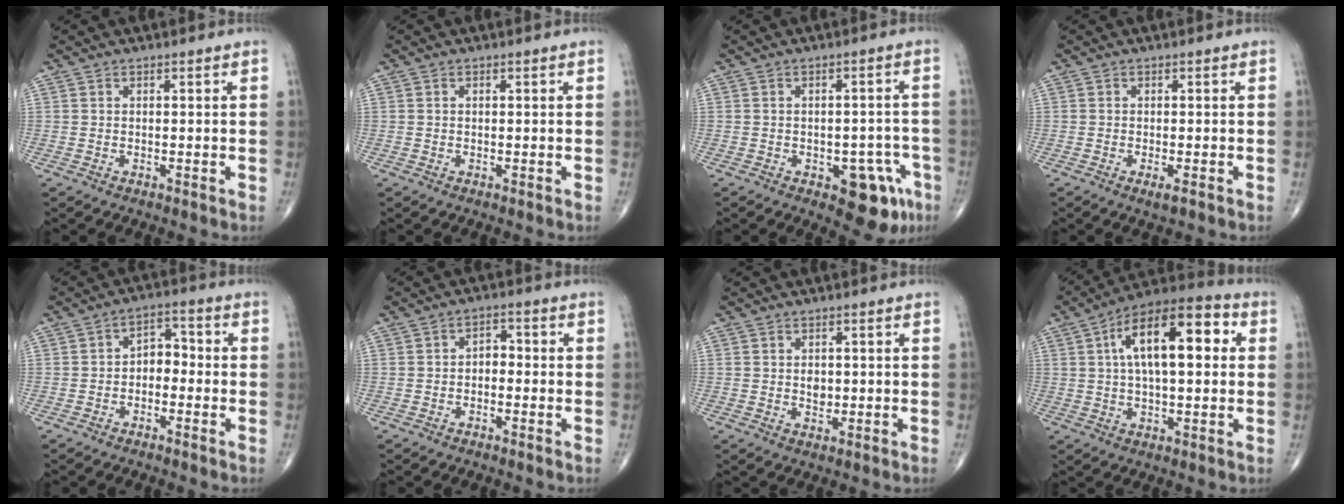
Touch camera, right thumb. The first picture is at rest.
{"total": 0.0}
{"total": 9.4, "force": [-4.4, 4.6, 6.9], "torque": [-0.044, 0.024, -0.049]}
{"total": 1.5, "force": [-0.7, 0.3, 1.3], "torque": [-0.025, -0.004, -0.015]}
{"total": 5.0, "force": [-1.1, 3.4, 3.5], "torque": [-0.033, 0.028, -0.030]}
{"total": 3.1, "force": [-0.5, 2.1, 2.2], "torque": [-0.018, 0.015, -0.018]}
{"total": 2.3, "force": [0.2, 1.7, 1.6], "torque": [-0.016, -0.002, 0.006]}
{"total": 17.8, "force": [3.9, 7.8, 15.5], "torque": [-0.229, 0.027, 0.053]}